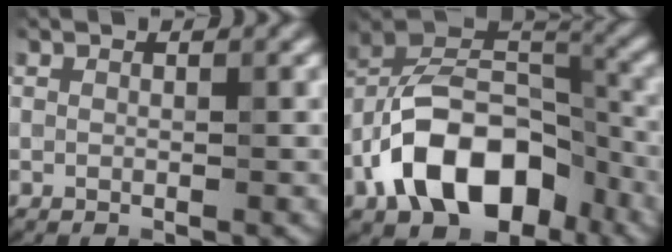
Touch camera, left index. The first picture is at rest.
{"total": 11.7, "force": [-5.3, 7.0, 7.7], "torque": [-0.123, 0.012, -0.103]}